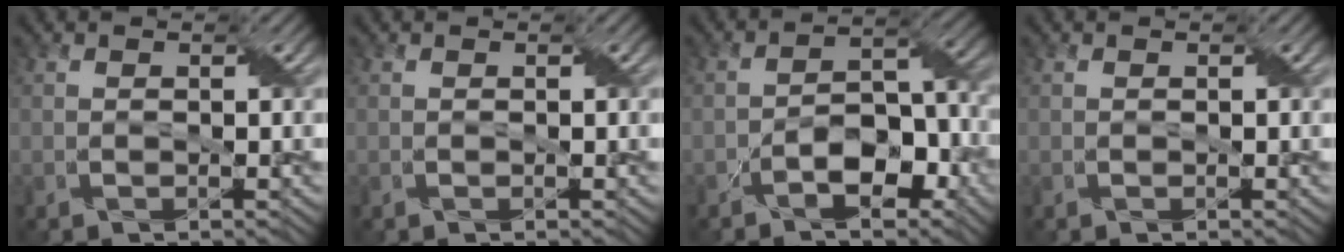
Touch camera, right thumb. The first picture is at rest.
{"total": 0.0}
{"total": 6.3, "force": [-3.5, 3.2, 4.2], "torque": [-0.060, 0.013, -0.061]}
{"total": 0.0}